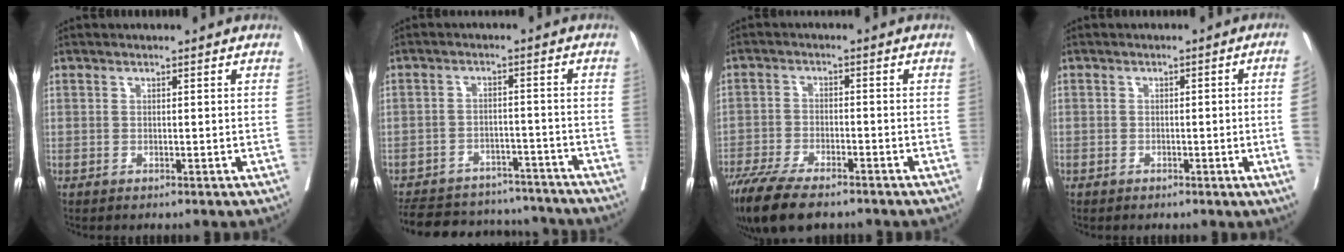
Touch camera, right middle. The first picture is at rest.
{"total": 17.1, "force": [-15.4, 5.8, 4.6], "torque": [-0.106, 0.012, -0.206]}
{"total": 11.0, "force": [-8.4, 2.9, 6.5], "torque": [-0.107, -0.020, -0.140]}
{"total": 4.2, "force": [-0.3, -0.7, 4.2], "torque": [-0.051, 0.006, -0.002]}